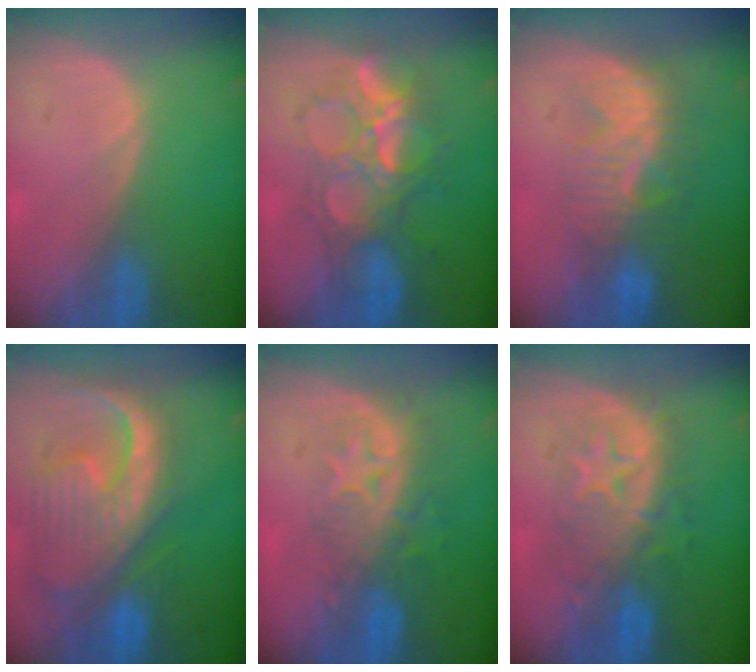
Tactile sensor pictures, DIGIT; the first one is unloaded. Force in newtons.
{"total": 8.9, "press": 8.5, "slide": 2.8}
{"total": 8.3, "press": 8.0, "slide": 2.2}
{"total": 13.0, "press": 11.1, "slide": 6.7}
{"total": 8.2, "press": 7.3, "slide": 3.8}
{"total": 8.3, "press": 8.3, "slide": 0.8}